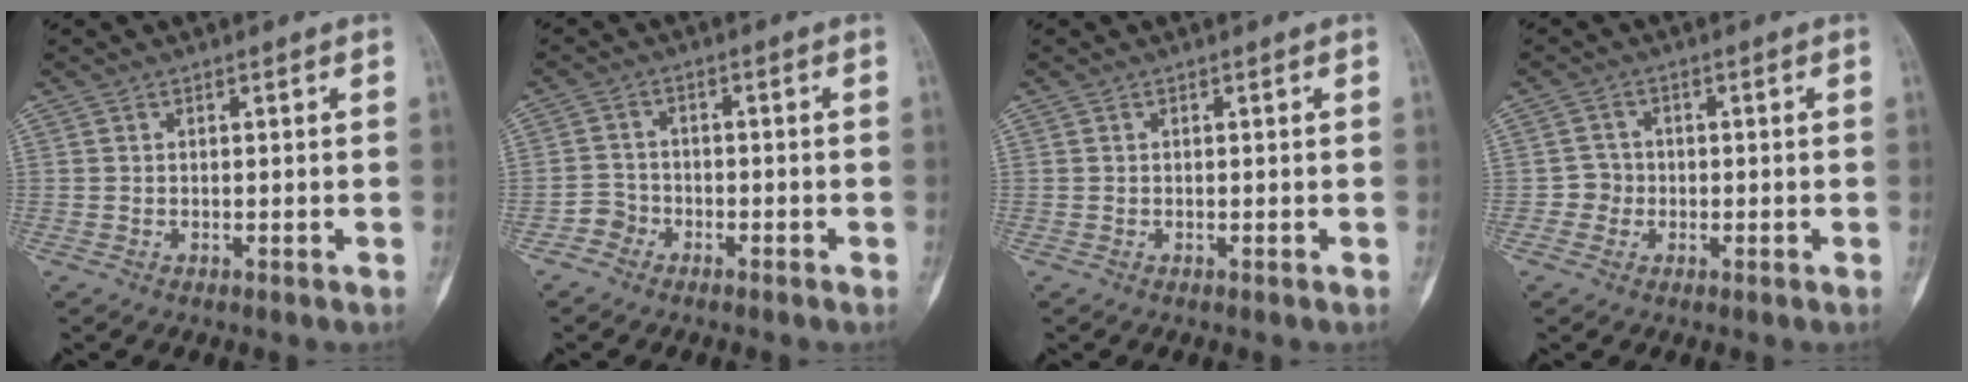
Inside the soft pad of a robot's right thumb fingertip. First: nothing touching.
{"total": 3.1, "force": [-2.0, 2.3, 0.2], "torque": [0.009, 0.017, -0.047]}
{"total": 0.0}
{"total": 2.9, "force": [-0.7, 2.8, 0.2], "torque": [0.020, 0.011, -0.020]}